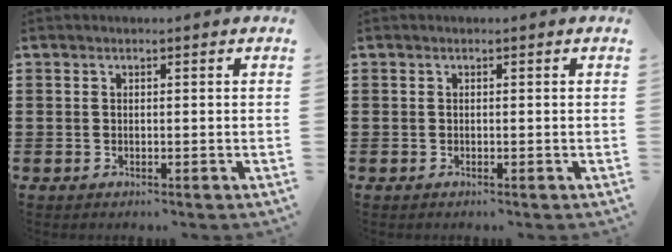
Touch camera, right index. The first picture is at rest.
{"total": 0.0}